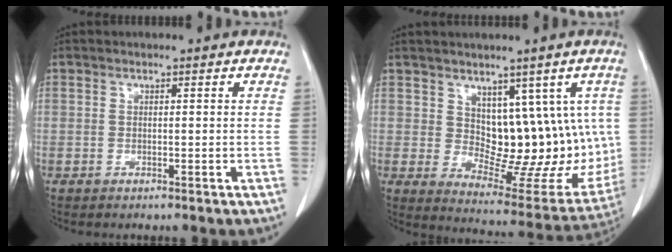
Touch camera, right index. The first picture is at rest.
{"total": 13.5, "force": [2.8, 7.9, 10.5], "torque": [-0.110, 0.008, 0.062]}